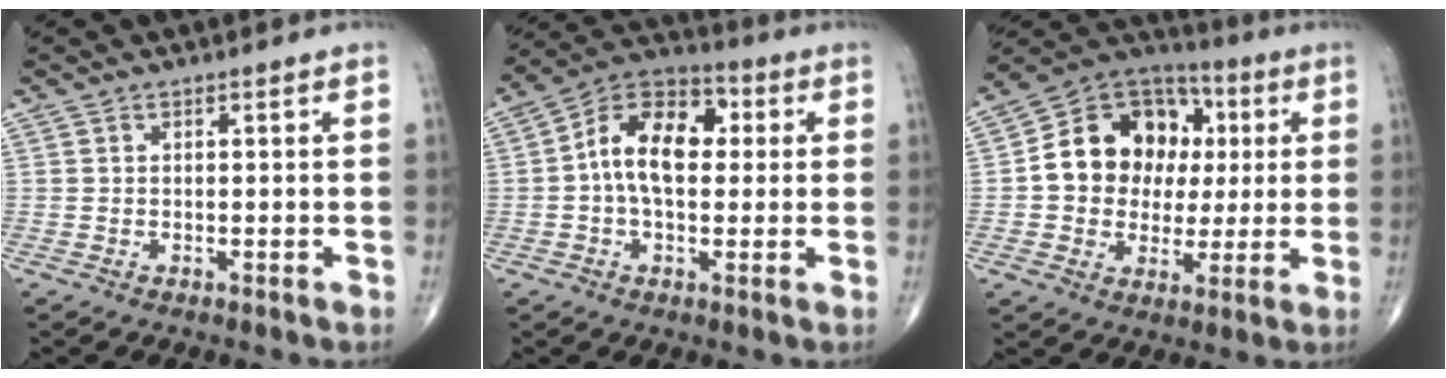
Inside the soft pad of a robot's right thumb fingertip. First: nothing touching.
{"total": 13.4, "force": [1.3, 8.2, 10.5], "torque": [-0.158, 0.030, 0.008]}
{"total": 17.3, "force": [1.9, 14.2, 9.8], "torque": [-0.115, 0.024, 0.030]}